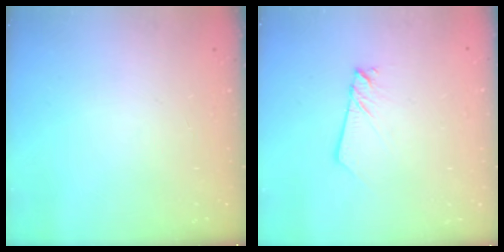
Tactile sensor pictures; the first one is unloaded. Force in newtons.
{"total": 2.5, "press": 2.5, "slide": 0.2}